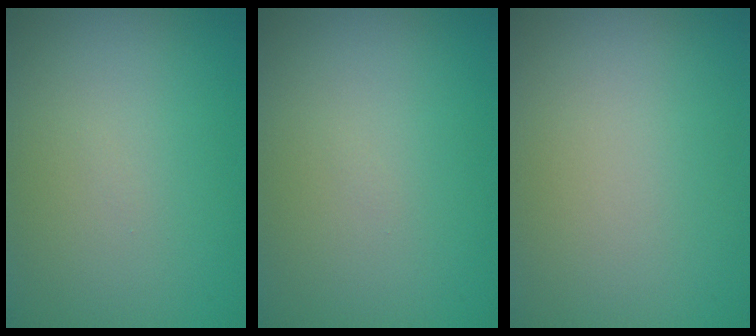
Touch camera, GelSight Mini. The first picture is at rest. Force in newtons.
{"total": 0.0}
{"total": 0.0}